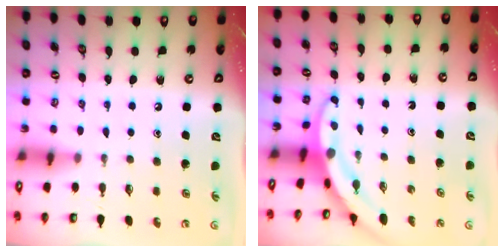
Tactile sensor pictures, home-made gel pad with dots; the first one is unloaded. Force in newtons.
{"total": 2.8, "press": 2.8, "slide": 0.3}